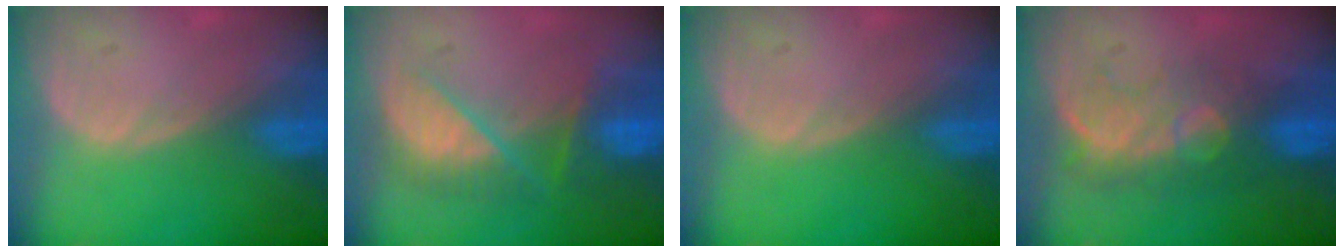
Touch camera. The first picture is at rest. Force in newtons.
{"total": 7.4, "press": 7.1, "slide": 2.1}
{"total": 0.0}
{"total": 8.0, "press": 7.8, "slide": 1.7}